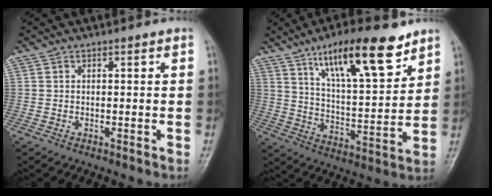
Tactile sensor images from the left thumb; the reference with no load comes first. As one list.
[{"total": 17.6, "force": [10.9, 5.3, 12.8], "torque": [-0.182, -0.051, 0.188]}]